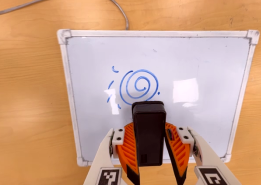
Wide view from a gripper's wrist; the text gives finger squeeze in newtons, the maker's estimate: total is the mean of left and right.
{"total": 7.8, "left": 6.8, "right": 8.8}